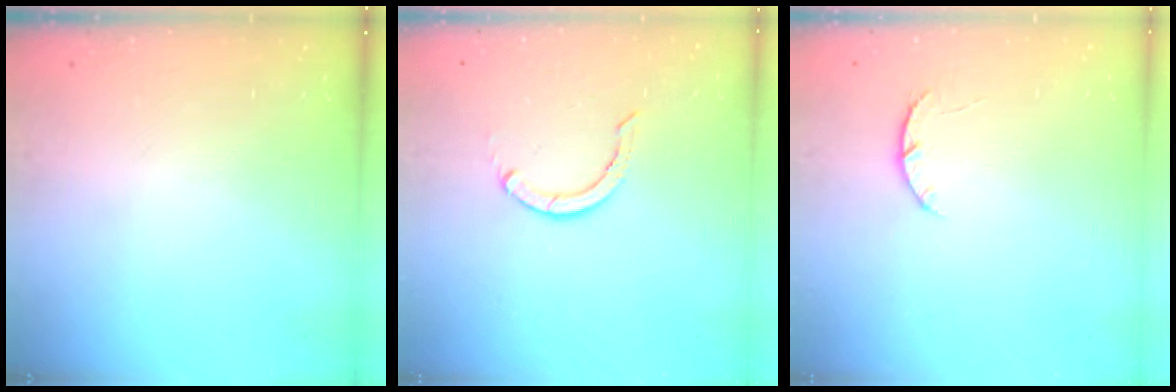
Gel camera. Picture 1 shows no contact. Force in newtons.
{"total": 2.9, "press": 2.9, "slide": 0.1}
{"total": 3.4, "press": 3.4, "slide": 0.6}